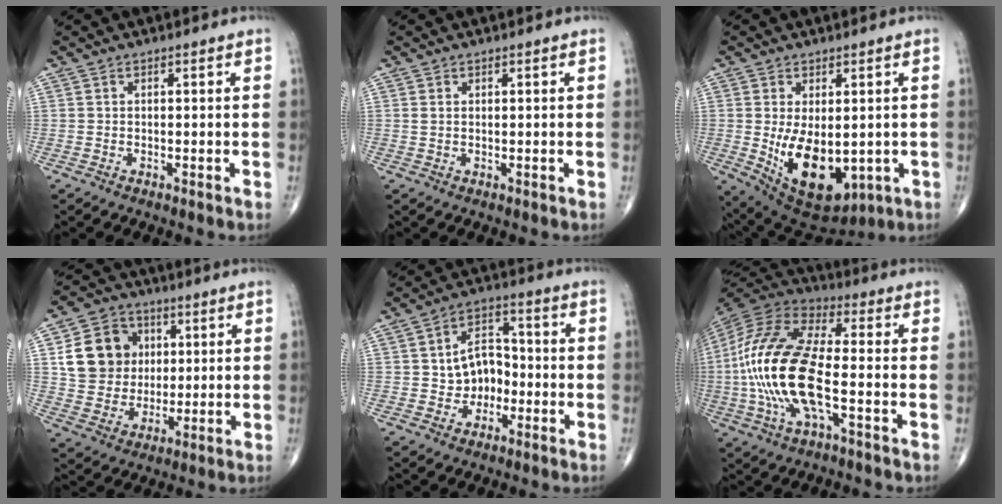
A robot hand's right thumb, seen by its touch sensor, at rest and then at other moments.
{"total": 0.7, "force": [0.4, 0.5, 0.3], "torque": [-0.008, 0.005, 0.009]}
{"total": 13.7, "force": [-1.6, 7.7, 11.2], "torque": [-0.168, -0.018, 0.005]}
{"total": 13.6, "force": [3.0, 11.9, 5.9], "torque": [-0.074, 0.003, 0.057]}
{"total": 8.5, "force": [-1.4, 6.6, 5.2], "torque": [-0.044, 0.034, -0.029]}
{"total": 21.4, "force": [-3.3, 8.3, 19.4], "torque": [-0.427, 0.020, -0.062]}